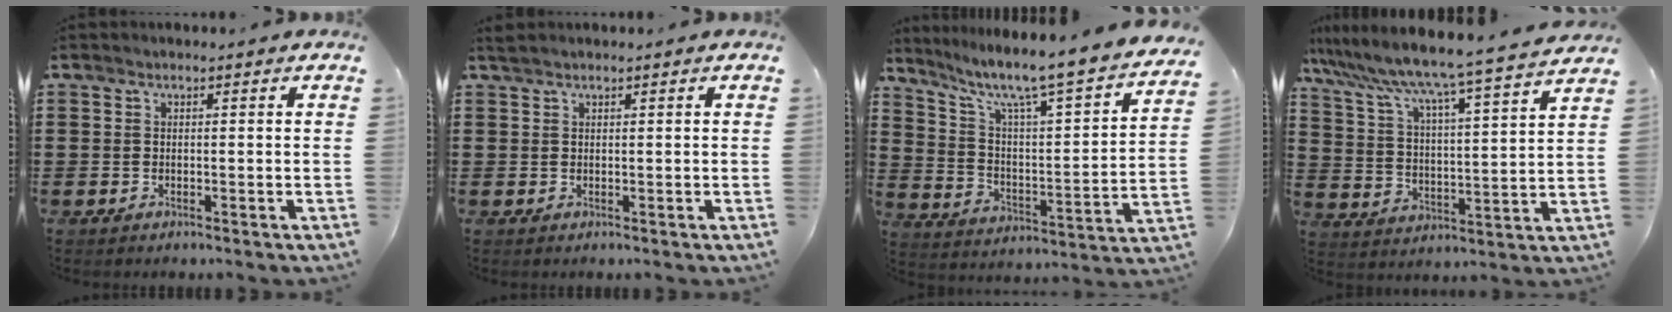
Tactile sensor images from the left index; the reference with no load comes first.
{"total": 0.6, "force": [0.5, 0.0, 0.4], "torque": [-0.009, -0.001, 0.011]}
{"total": 7.0, "force": [5.6, 0.1, 4.2], "torque": [-0.106, -0.054, 0.082]}
{"total": 6.3, "force": [5.8, -1.1, 2.2], "torque": [-0.070, -0.058, 0.087]}